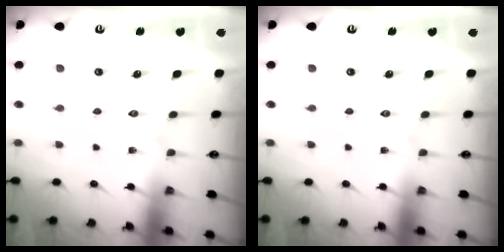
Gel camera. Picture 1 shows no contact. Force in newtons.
{"total": 0.0}